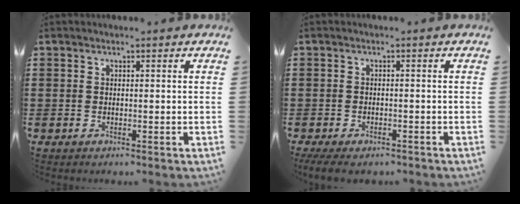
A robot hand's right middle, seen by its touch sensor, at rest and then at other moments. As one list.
[{"total": 1.9, "force": [-1.7, 0.5, 0.6], "torque": [-0.020, -0.002, -0.038]}]